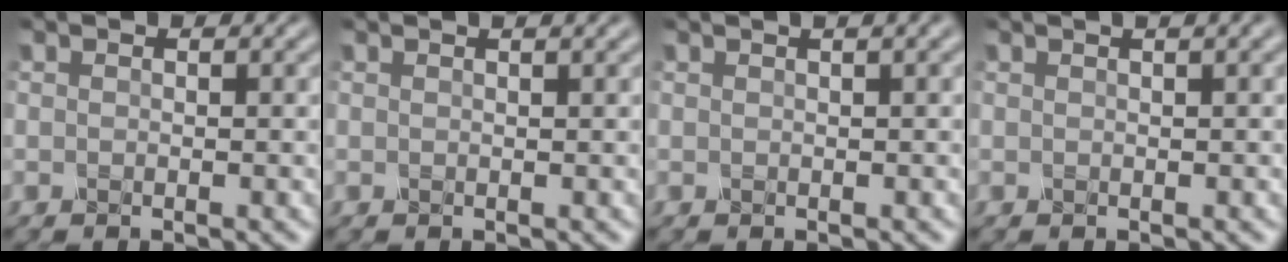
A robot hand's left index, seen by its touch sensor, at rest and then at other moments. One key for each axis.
{"total": 1.7, "fx": 1.1, "fy": 0.6, "fz": 1.1, "tx": -0.009, "ty": 0.003, "tz": 0.004}
{"total": 1.8, "fx": 1.0, "fy": 0.5, "fz": 1.4, "tx": -0.017, "ty": 0.006, "tz": 0.007}
{"total": 1.8, "fx": 1.0, "fy": 0.5, "fz": 1.4, "tx": -0.018, "ty": 0.006, "tz": 0.008}